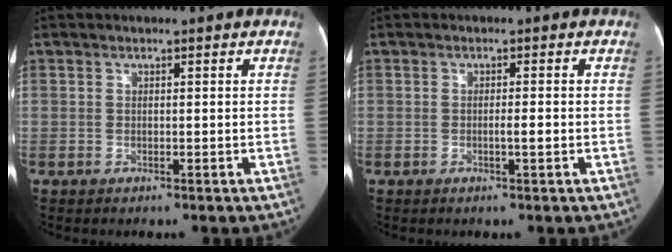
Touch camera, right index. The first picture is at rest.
{"total": 1.7, "force": [-0.4, -0.1, 1.6], "torque": [-0.030, -0.001, -0.009]}